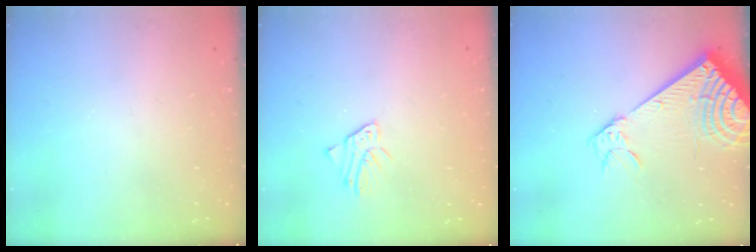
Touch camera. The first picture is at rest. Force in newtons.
{"total": 1.3, "press": 1.3, "slide": 0.1}
{"total": 13.8, "press": 13.5, "slide": 2.7}